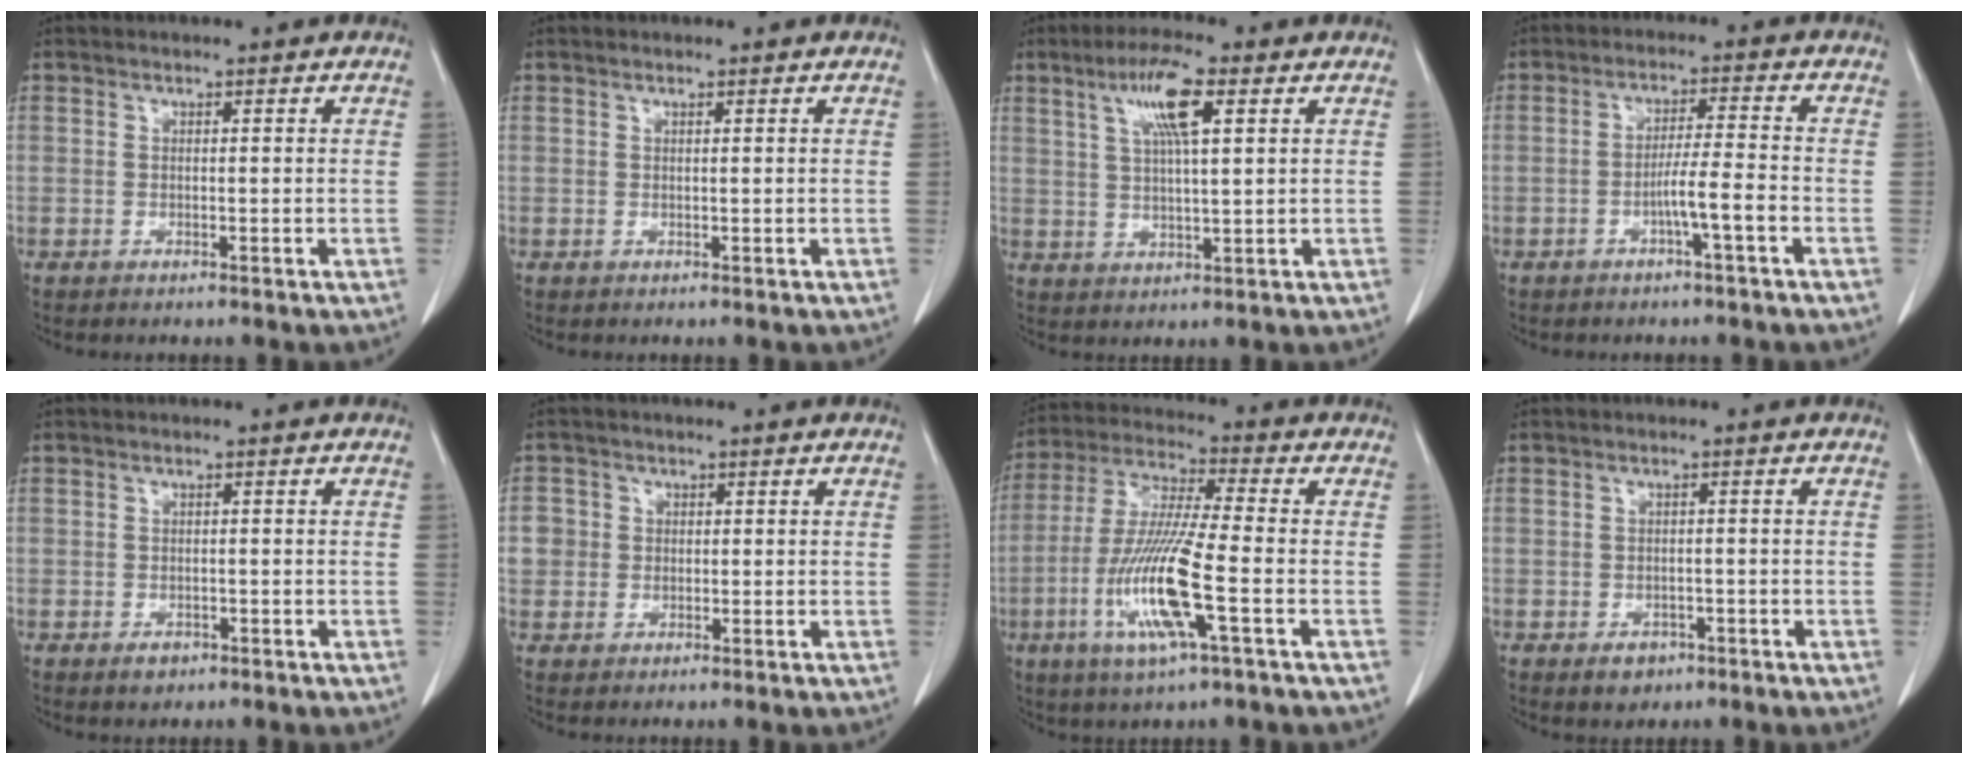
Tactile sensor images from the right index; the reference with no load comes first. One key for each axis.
{"total": 0.0}
{"total": 7.8, "fx": 3.4, "fy": 1.0, "fz": 6.9, "tx": -0.134, "ty": 0.007, "tz": 0.061}
{"total": 4.6, "fx": -2.1, "fy": -0.5, "fz": 4.1, "tx": -0.071, "ty": 0.004, "tz": -0.036}
{"total": 1.7, "fx": -1.0, "fy": 1.2, "fz": 0.7, "tx": -0.011, "ty": 0.002, "tz": -0.010}
{"total": 3.6, "fx": 0.2, "fy": 3.5, "fz": 0.4, "tx": 0.004, "ty": 0.009, "tz": 0.004}
{"total": 13.8, "fx": -4.2, "fy": 0.6, "fz": 13.1, "tx": -0.273, "ty": -0.014, "tz": -0.085}
{"total": 2.7, "fx": -1.5, "fy": 2.0, "fz": 1.0, "tx": -0.009, "ty": 0.004, "tz": -0.015}